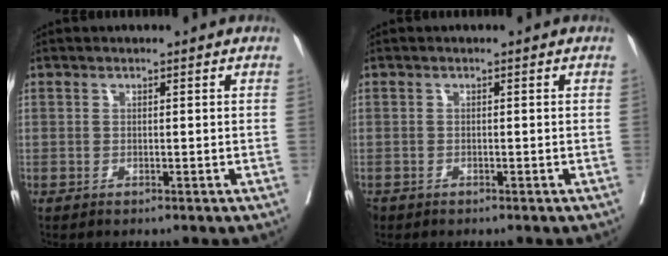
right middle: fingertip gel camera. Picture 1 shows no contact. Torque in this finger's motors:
{"motor_torque": [-0.04, 0.04, 0.01, 0.00]}